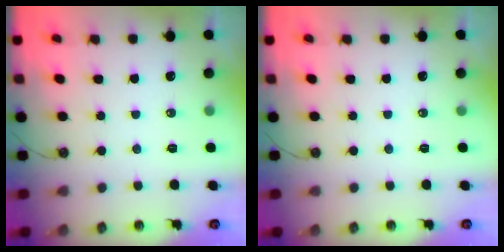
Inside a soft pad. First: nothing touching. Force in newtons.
{"total": 0.0}